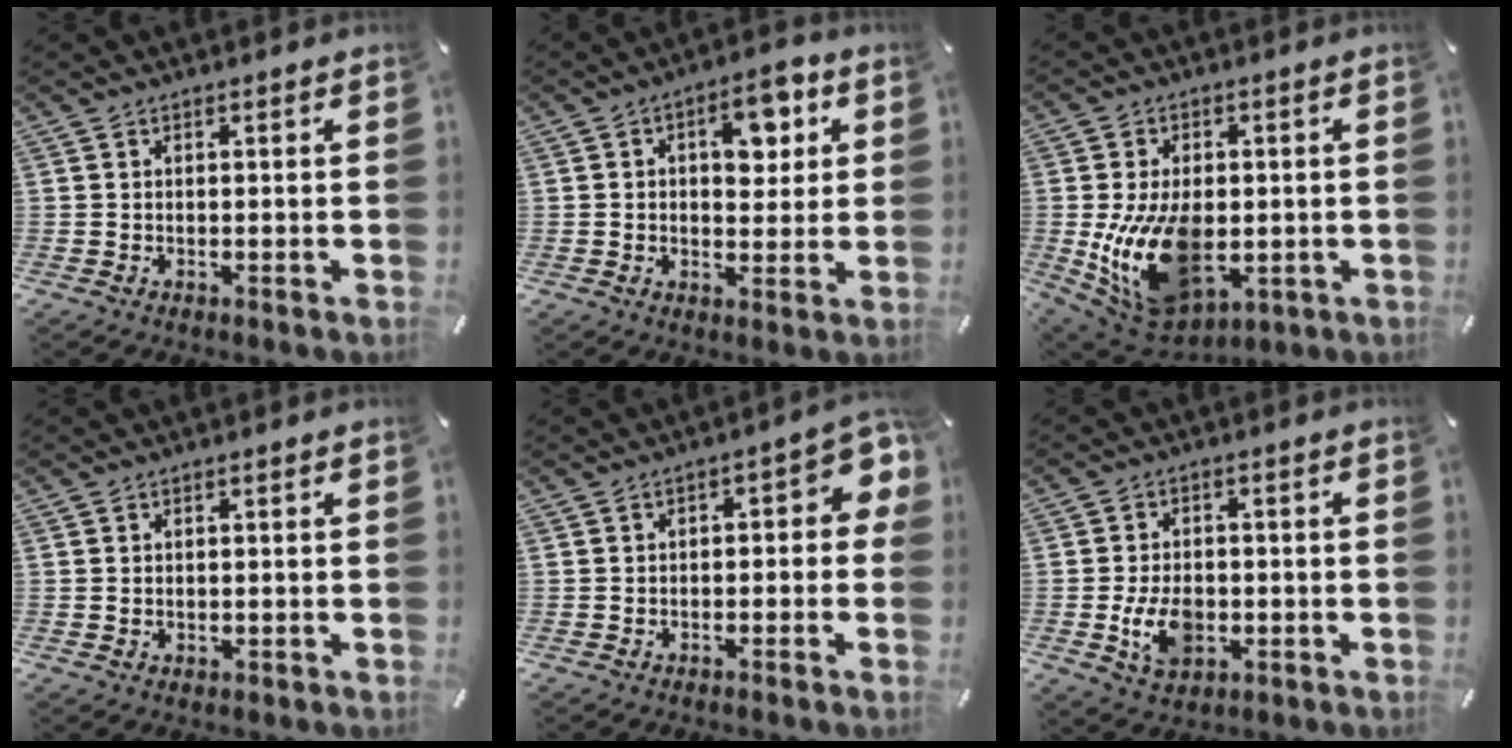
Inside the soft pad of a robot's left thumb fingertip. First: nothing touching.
{"total": 9.7, "force": [2.6, 5.9, 7.2], "torque": [-0.090, -0.003, 0.037]}
{"total": 18.8, "force": [-2.4, 12.5, 13.8], "torque": [-0.265, -0.007, -0.028]}
{"total": 0.9, "force": [0.1, 0.7, 0.5], "torque": [-0.009, 0.005, 0.000]}
{"total": 5.8, "force": [-0.4, 3.1, 4.9], "torque": [-0.066, 0.002, -0.014]}
{"total": 9.0, "force": [-2.1, 6.1, 6.2], "torque": [-0.132, 0.004, -0.039]}